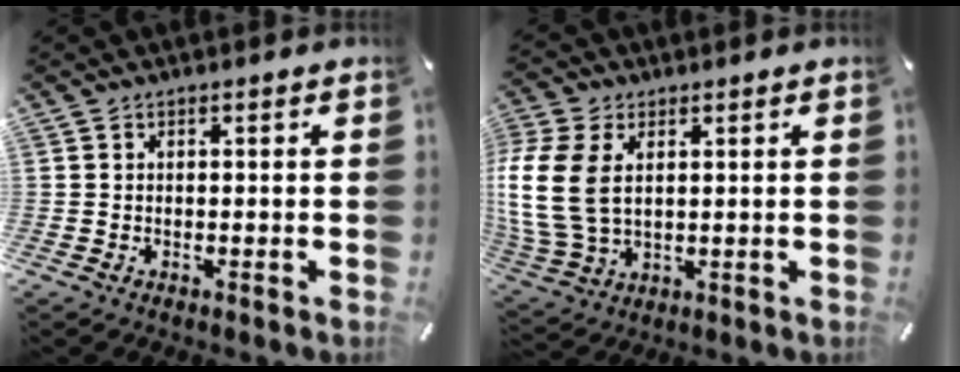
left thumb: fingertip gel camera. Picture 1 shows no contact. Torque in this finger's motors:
{"motor_torque": [1.84, 1.84, 1.86, 0.24, 1.03]}